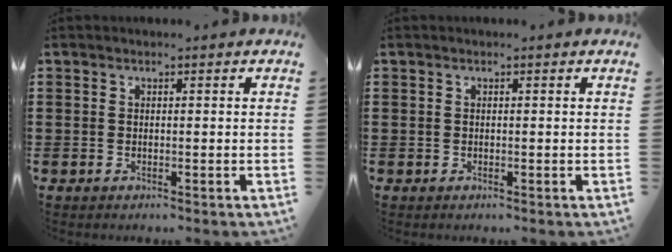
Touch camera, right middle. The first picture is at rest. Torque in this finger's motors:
{"motor_torque": [0.36, -0.25, 0.08, 0.02]}